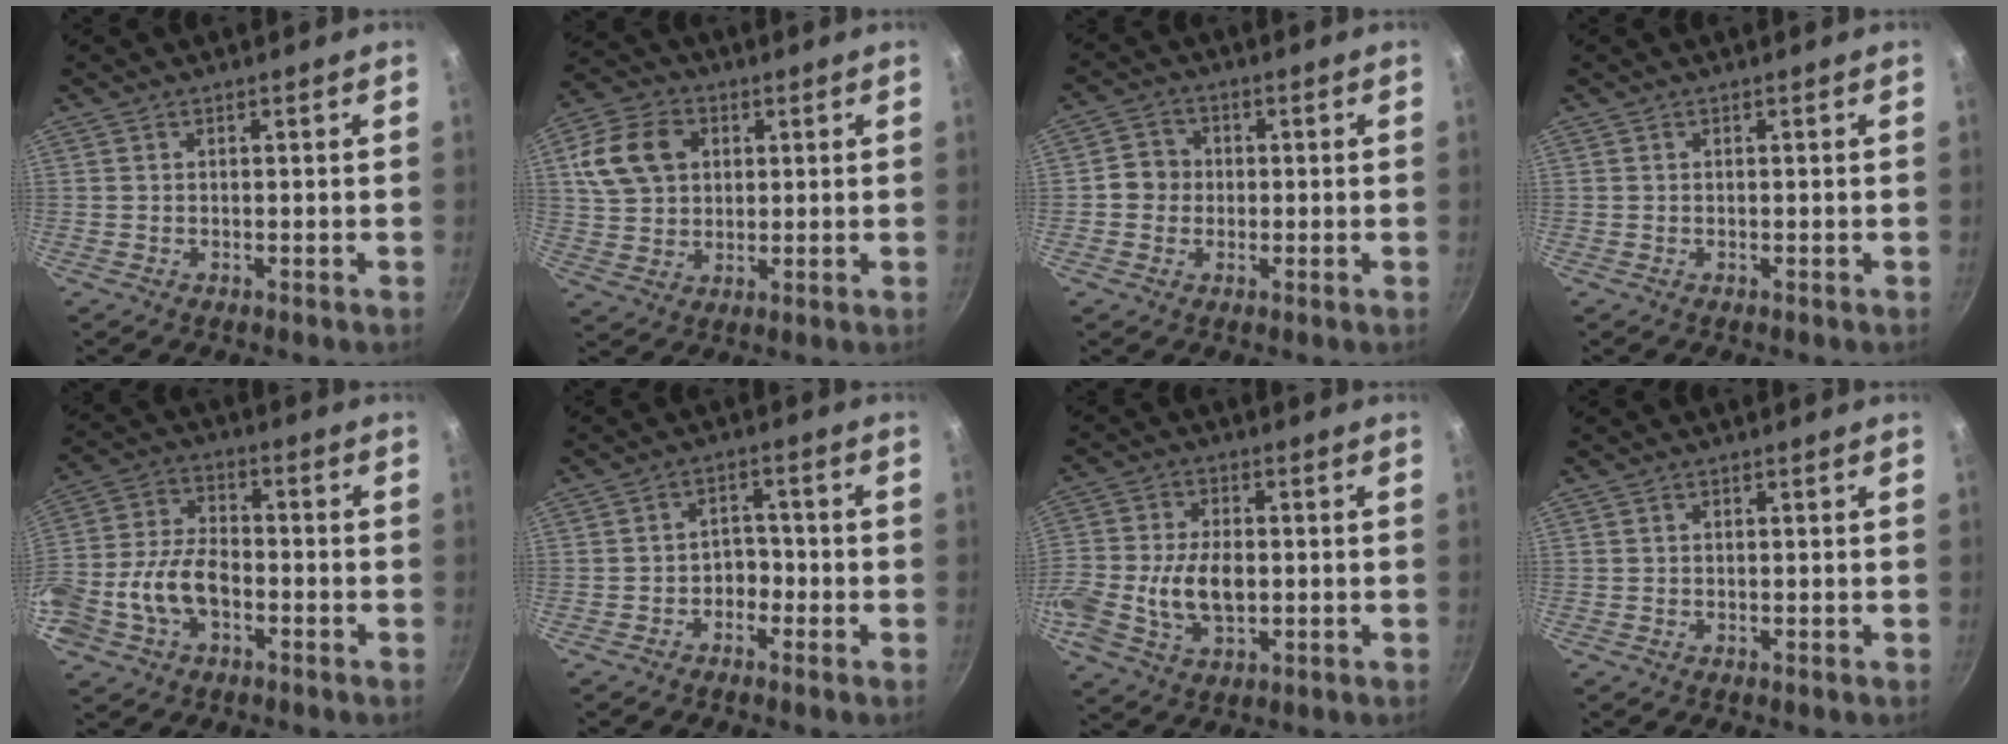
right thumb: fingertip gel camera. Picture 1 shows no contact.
{"total": 12.0, "force": [3.4, 9.1, 7.0], "torque": [-0.119, 0.007, 0.057]}
{"total": 4.6, "force": [-0.3, 4.4, 1.6], "torque": [-0.002, 0.009, -0.016]}
{"total": 0.0}
{"total": 12.3, "force": [-3.7, 7.8, 8.8], "torque": [-0.165, 0.037, -0.077]}
{"total": 3.5, "force": [-1.8, 2.6, 1.5], "torque": [0.007, 0.025, -0.031]}
{"total": 12.1, "force": [-1.4, 7.6, 9.2], "torque": [-0.179, 0.020, -0.032]}
{"total": 0.0}